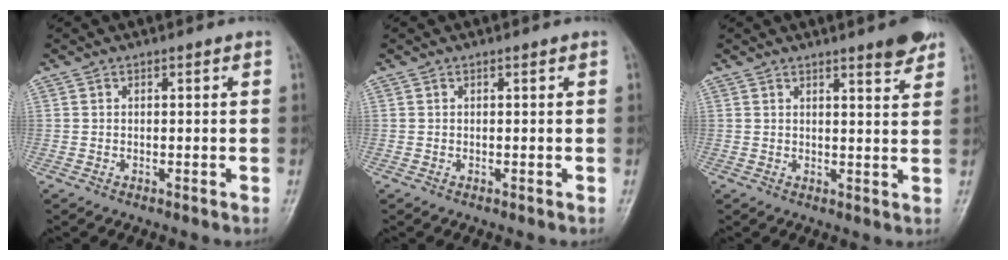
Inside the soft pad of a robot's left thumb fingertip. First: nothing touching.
{"total": 0.0}
{"total": 4.5, "force": [3.3, 0.6, 3.0], "torque": [-0.031, -0.023, 0.042]}